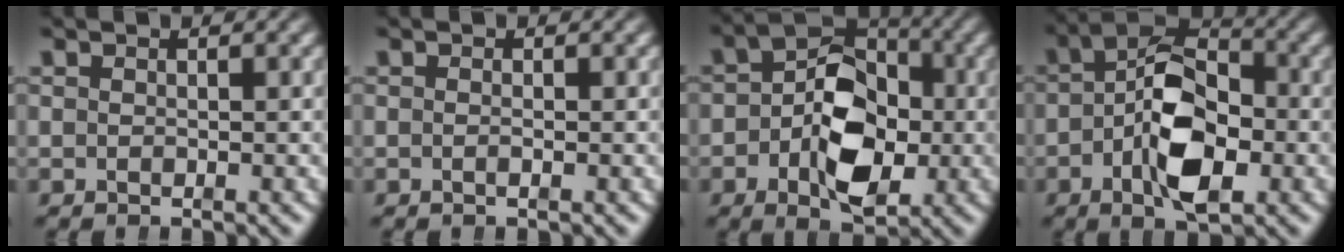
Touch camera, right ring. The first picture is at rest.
{"total": 0.6, "force": [-0.4, 0.2, 0.4], "torque": [-0.008, 0.005, -0.011]}
{"total": 9.8, "force": [-1.5, 6.5, 7.2], "torque": [-0.104, -0.004, -0.026]}
{"total": 9.7, "force": [-1.7, 5.4, 7.9], "torque": [-0.113, -0.009, -0.030]}